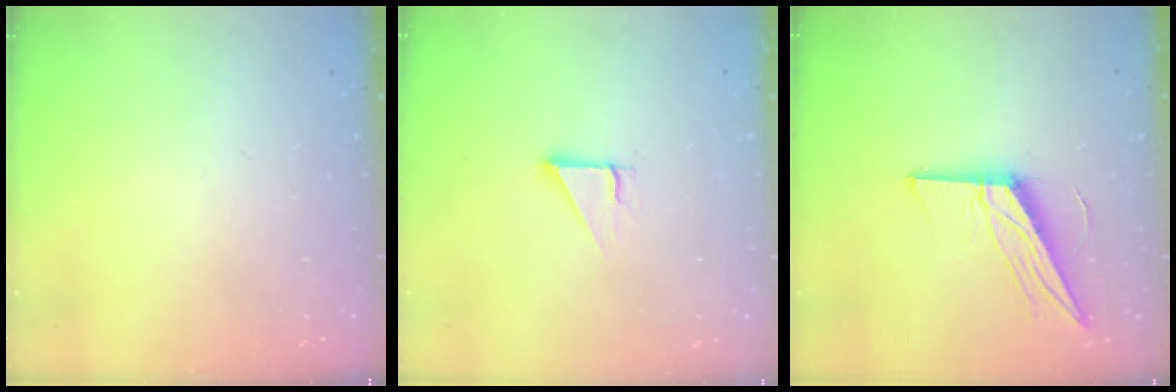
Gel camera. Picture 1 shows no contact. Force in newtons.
{"total": 2.7, "press": 2.7, "slide": 0.3}
{"total": 13.3, "press": 13.3, "slide": 0.7}